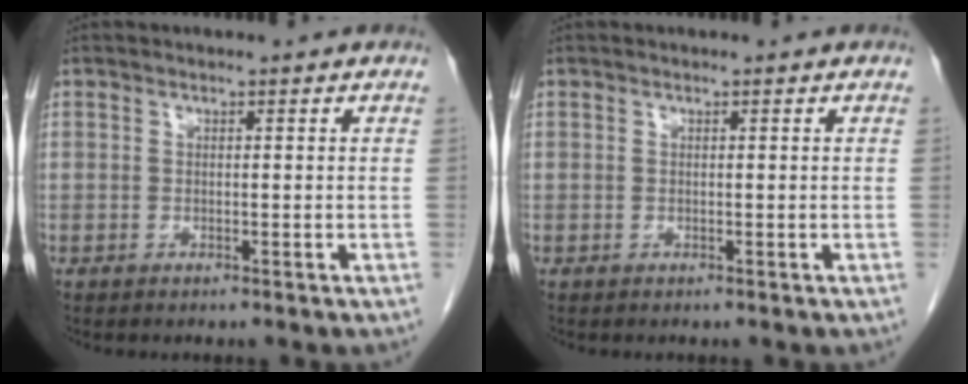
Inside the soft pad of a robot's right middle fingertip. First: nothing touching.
{"total": 0.0}